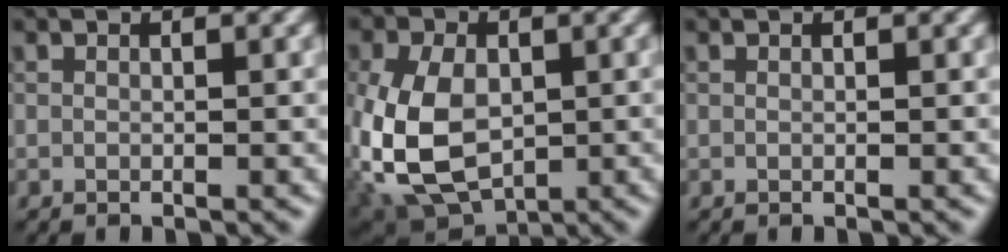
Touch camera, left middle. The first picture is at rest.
{"total": 9.1, "force": [-1.1, 6.0, 6.7], "torque": [-0.162, -0.010, -0.026]}
{"total": 0.0}